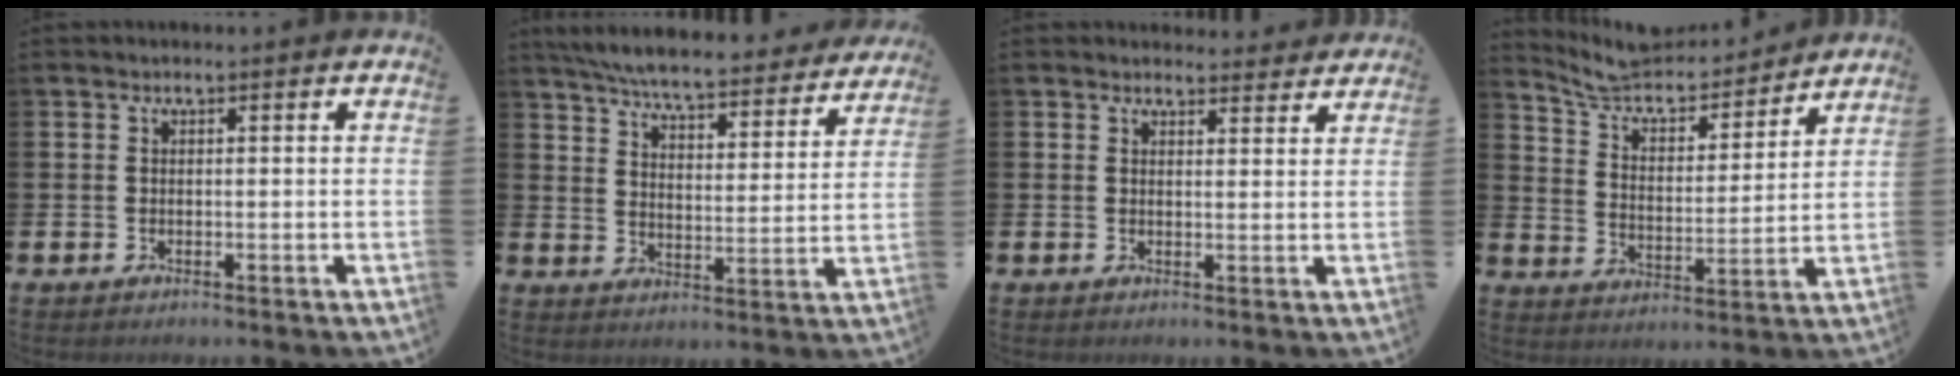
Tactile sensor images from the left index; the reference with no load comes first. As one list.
[{"total": 7.2, "force": [6.8, 0.5, 2.4], "torque": [-0.068, -0.048, 0.114]}, {"total": 2.7, "force": [2.6, 0.7, -0.1], "torque": [0.019, -0.021, 0.043]}, {"total": 7.6, "force": [7.1, 2.1, 1.7], "torque": [-0.076, -0.055, 0.121]}]